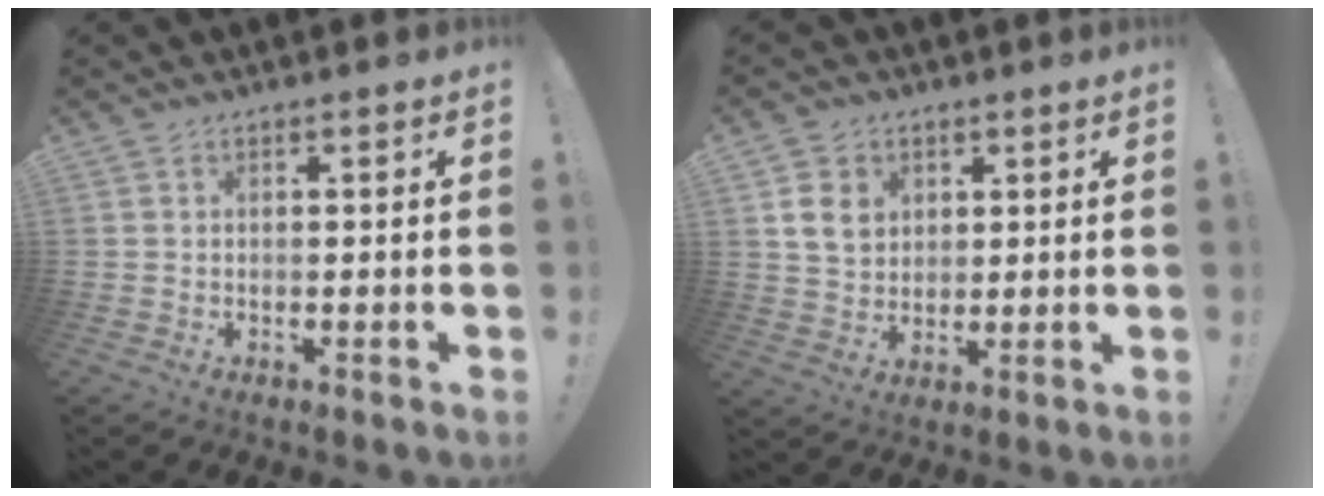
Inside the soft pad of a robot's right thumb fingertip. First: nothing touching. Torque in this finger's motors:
{"motor_torque": [-0.06, 1.61, 0.70, 0.93, 0.10]}